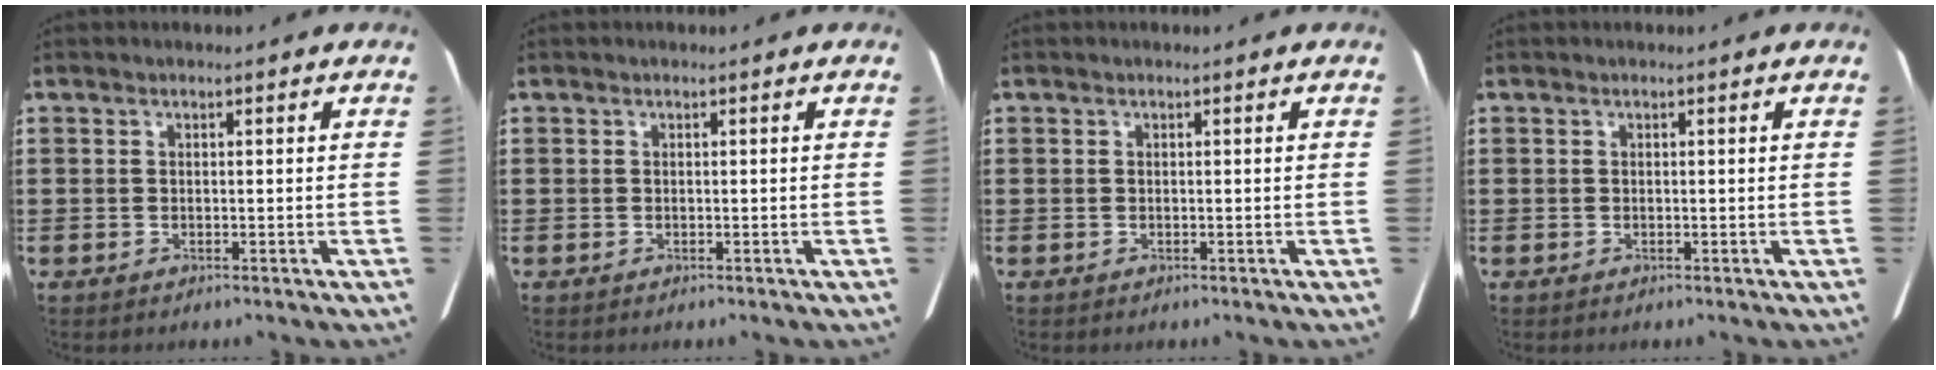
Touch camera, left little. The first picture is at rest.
{"total": 0.0}
{"total": 0.0}
{"total": 0.0}